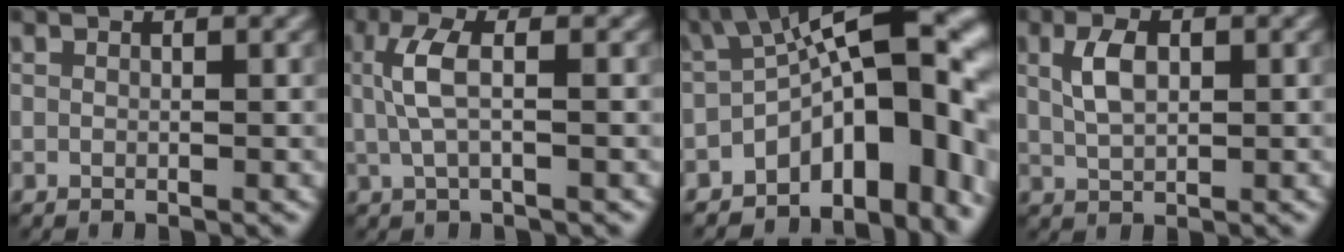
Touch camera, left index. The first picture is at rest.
{"total": 3.1, "force": [0.5, 0.9, 2.9], "torque": [-0.068, 0.005, 0.008]}
{"total": 12.7, "force": [-4.1, 6.3, 10.3], "torque": [-0.117, 0.013, -0.063]}
{"total": 2.9, "force": [0.9, 1.5, 2.4], "torque": [-0.054, 0.004, 0.019]}